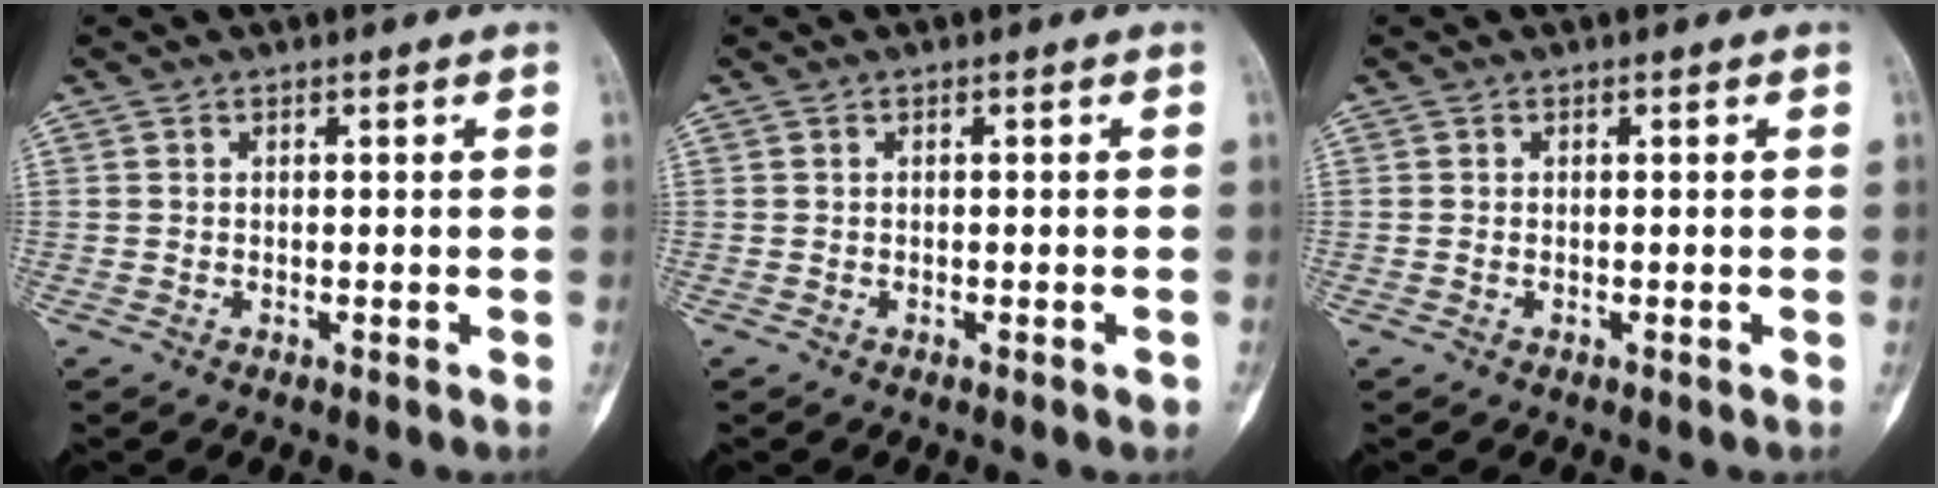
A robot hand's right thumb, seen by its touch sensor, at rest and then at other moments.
{"total": 0.8, "force": [-0.4, 0.3, 0.6], "torque": [-0.009, 0.000, -0.005]}
{"total": 0.0}